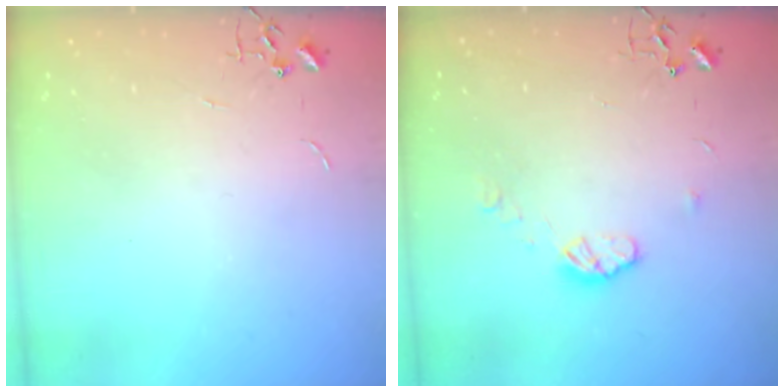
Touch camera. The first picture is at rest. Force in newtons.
{"total": 6.9, "press": 6.9, "slide": 0.5}